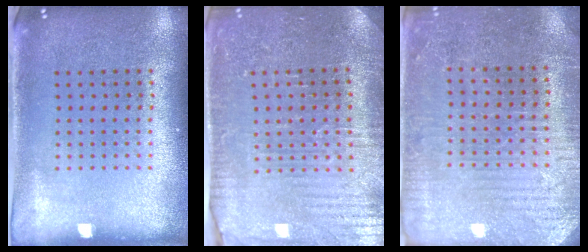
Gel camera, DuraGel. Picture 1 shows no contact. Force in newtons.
{"total": 3.4, "press": 3.4, "slide": 0.5}
{"total": 3.1, "press": 3.0, "slide": 0.6}